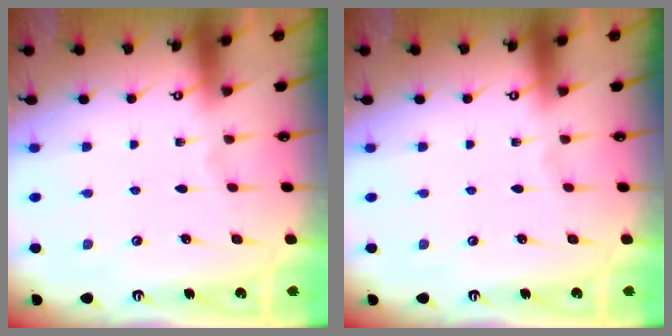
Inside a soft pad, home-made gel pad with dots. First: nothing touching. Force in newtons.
{"total": 0.0}